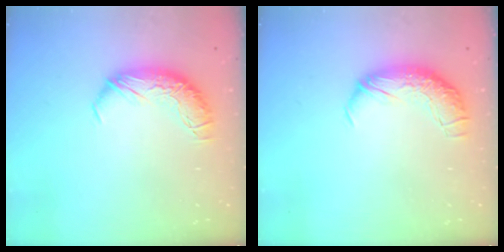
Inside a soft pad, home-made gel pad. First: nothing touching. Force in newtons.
{"total": 2.3, "press": 1.0, "slide": 2.1}